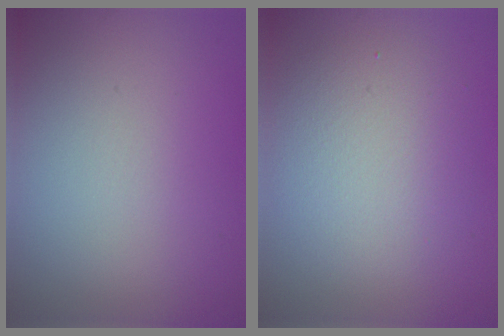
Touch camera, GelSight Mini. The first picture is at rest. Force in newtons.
{"total": 4.7, "press": 4.7, "slide": 0.4}